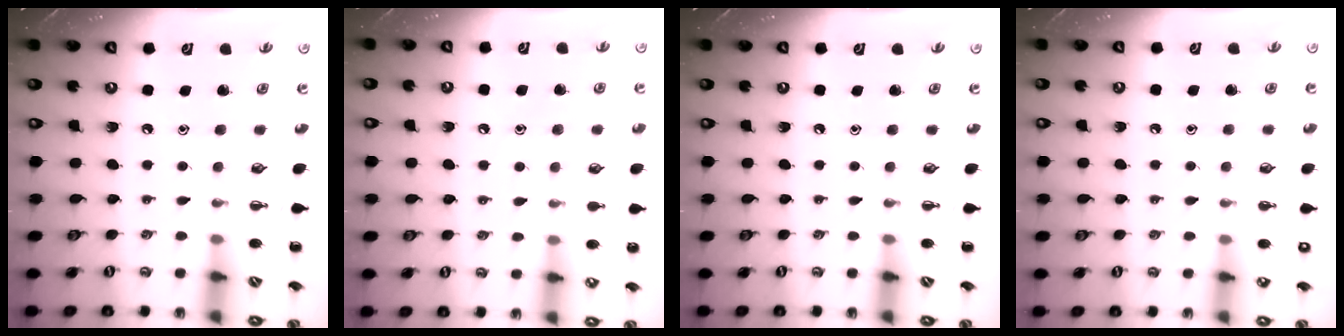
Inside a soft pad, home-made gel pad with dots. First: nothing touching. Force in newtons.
{"total": 7.3, "press": 7.0, "slide": 2.0}
{"total": 0.0}
{"total": 1.4, "press": 1.4, "slide": 0.1}